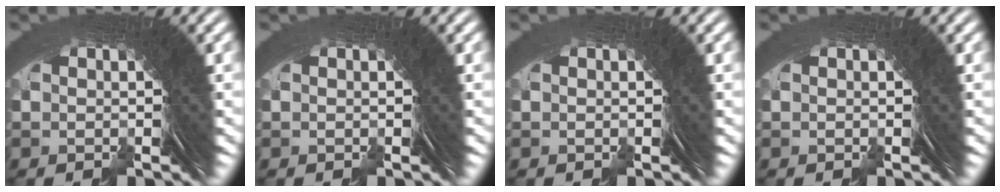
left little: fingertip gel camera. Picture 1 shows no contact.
{"total": 0.0}
{"total": 0.0}
{"total": 0.0}